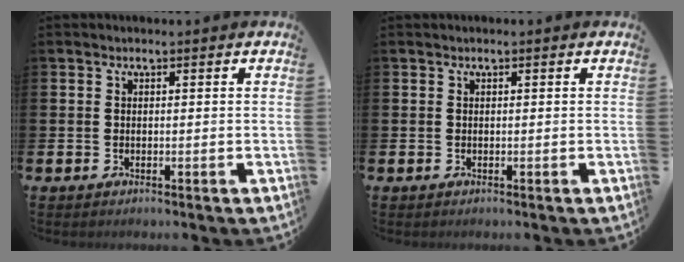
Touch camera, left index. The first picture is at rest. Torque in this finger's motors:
{"motor_torque": [1.13, -1.00, 0.14, 0.07]}